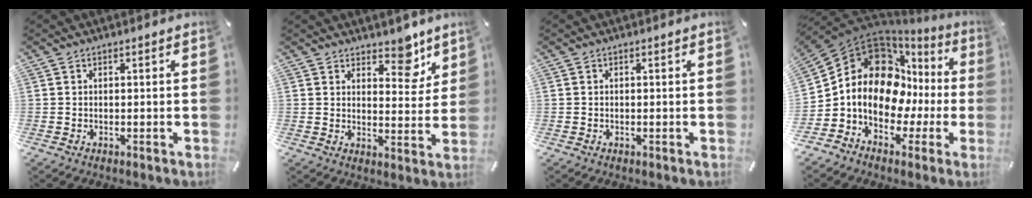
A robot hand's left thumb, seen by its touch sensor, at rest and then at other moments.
{"total": 8.6, "force": [6.4, 4.5, 3.6], "torque": [-0.021, -0.048, 0.106]}
{"total": 0.0}
{"total": 15.8, "force": [2.3, 12.7, 9.2], "torque": [-0.165, -0.031, 0.038]}